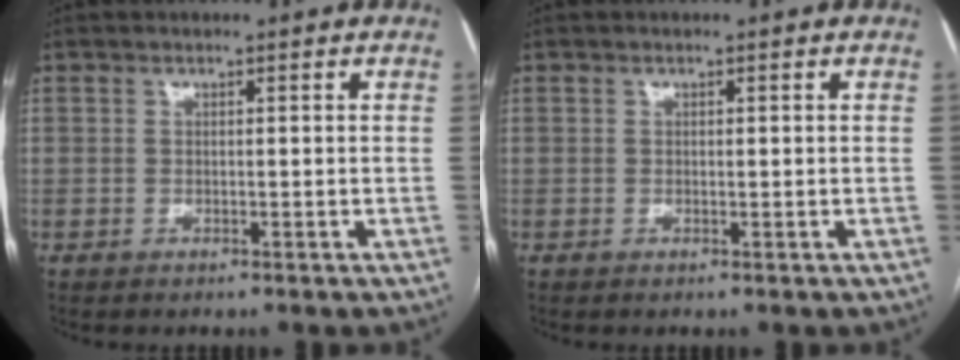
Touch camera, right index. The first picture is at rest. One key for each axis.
{"total": 0.0}